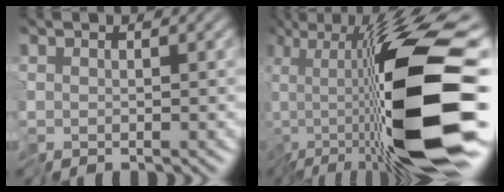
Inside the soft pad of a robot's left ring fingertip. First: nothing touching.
{"total": 15.5, "force": [-4.7, 3.9, 14.2], "torque": [-0.229, -0.003, -0.091]}